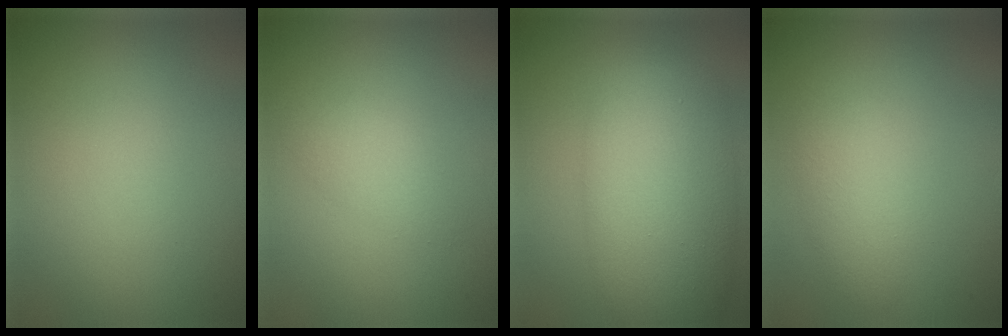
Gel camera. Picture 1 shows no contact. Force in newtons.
{"total": 1.8, "press": 1.8, "slide": 0.0}
{"total": 10.1, "press": 10.1, "slide": 0.1}
{"total": 2.4, "press": 2.4, "slide": 0.1}